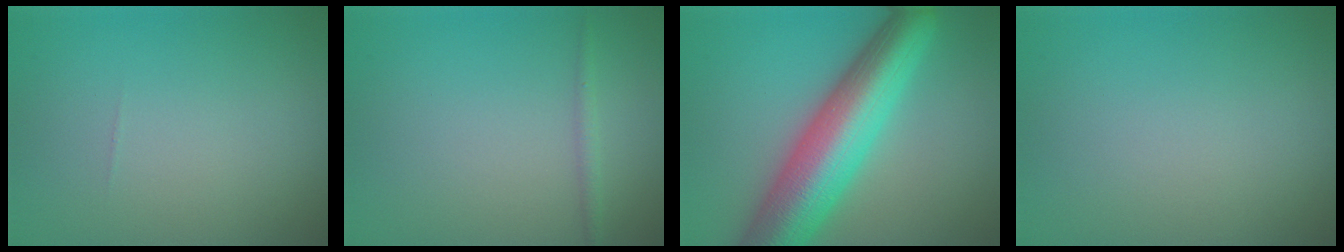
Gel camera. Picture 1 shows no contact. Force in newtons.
{"total": 0.9, "press": 0.9, "slide": 0.1}
{"total": 10.5, "press": 10.5, "slide": 0.2}
{"total": 0.0}